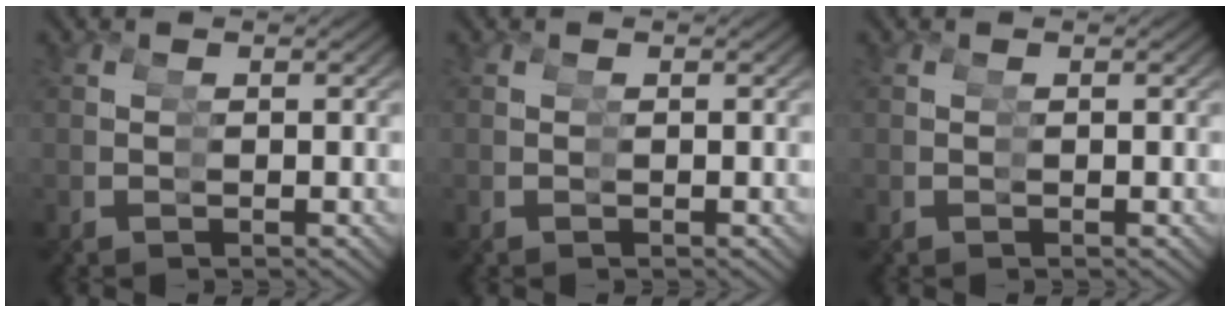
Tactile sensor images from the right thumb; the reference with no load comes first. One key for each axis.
{"total": 0.0}
{"total": 0.0}